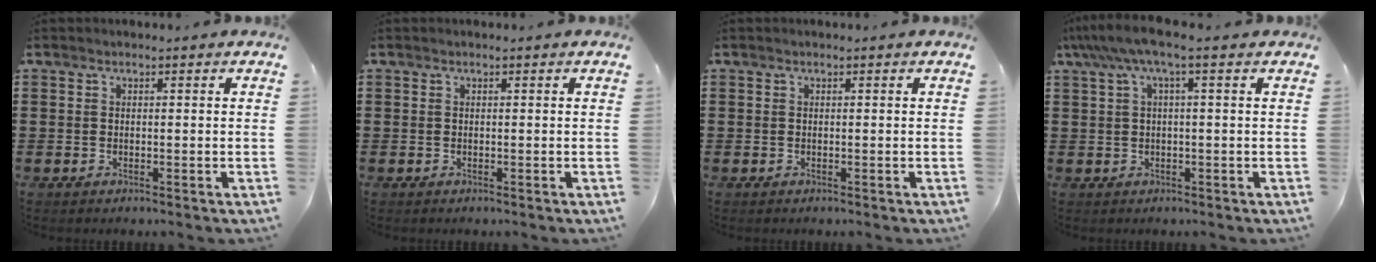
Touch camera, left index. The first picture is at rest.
{"total": 0.0}
{"total": 0.0}
{"total": 3.8, "force": [0.6, 0.3, 3.8], "torque": [-0.079, -0.001, 0.004]}